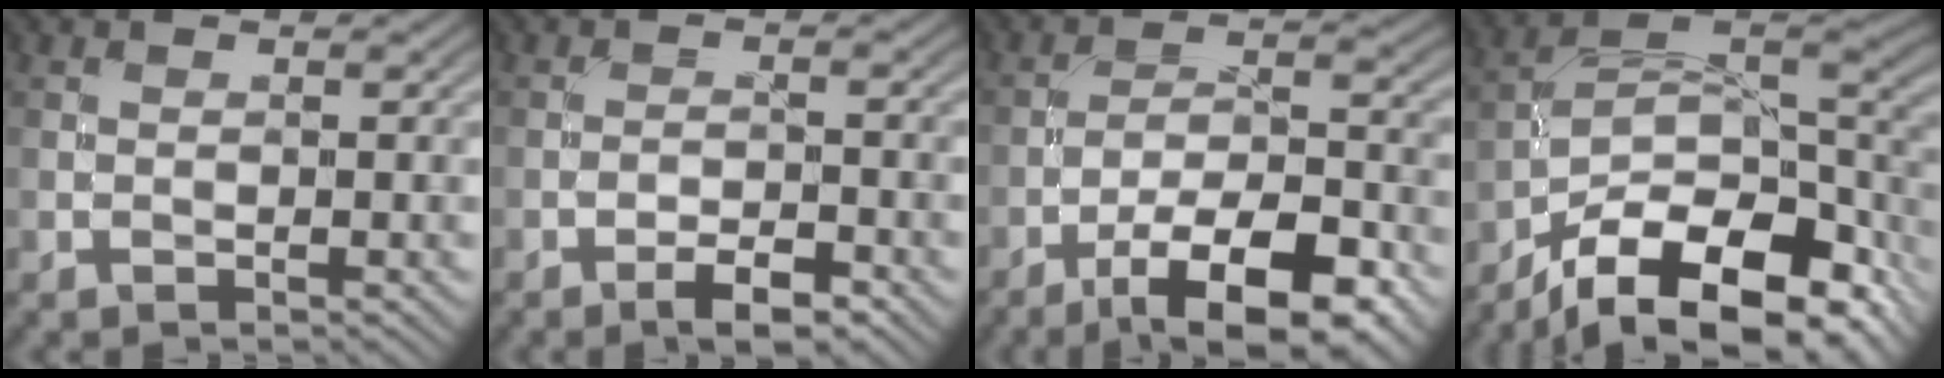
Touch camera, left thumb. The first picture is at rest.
{"total": 3.6, "force": [-2.4, 1.1, 2.5], "torque": [-0.040, 0.005, -0.042]}
{"total": 13.1, "force": [-8.2, 4.2, 9.3], "torque": [-0.151, -0.004, -0.131]}
{"total": 17.6, "force": [-10.6, 8.0, 11.6], "torque": [-0.225, -0.032, -0.159]}